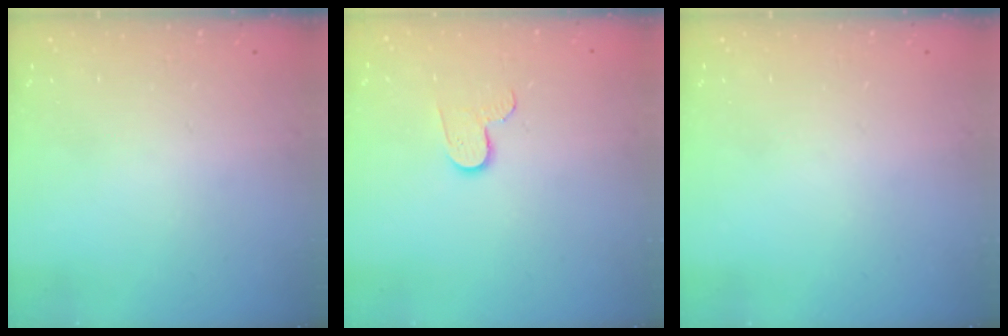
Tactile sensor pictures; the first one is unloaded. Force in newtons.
{"total": 6.3, "press": 6.3, "slide": 0.5}
{"total": 0.0}